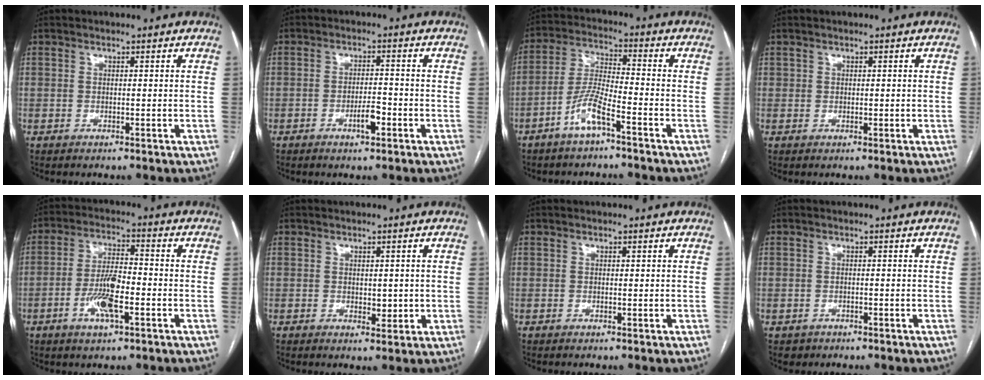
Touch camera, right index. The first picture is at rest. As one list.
[{"total": 2.6, "force": [-1.2, 0.8, 2.2], "torque": [-0.036, 0.002, -0.019]}, {"total": 6.9, "force": [-4.1, 1.1, 5.4], "torque": [-0.115, 0.004, -0.082]}, {"total": 1.0, "force": [0.3, 0.8, 0.3], "torque": [0.003, 0.000, 0.003]}, {"total": 7.9, "force": [-2.7, 2.0, 7.1], "torque": [-0.142, 0.003, -0.050]}, {"total": 2.4, "force": [0.1, 1.5, 1.9], "torque": [-0.023, -0.004, 0.006]}, {"total": 0.0}, {"total": 2.0, "force": [-0.8, 1.8, 0.0], "torque": [0.002, 0.006, -0.011]}]